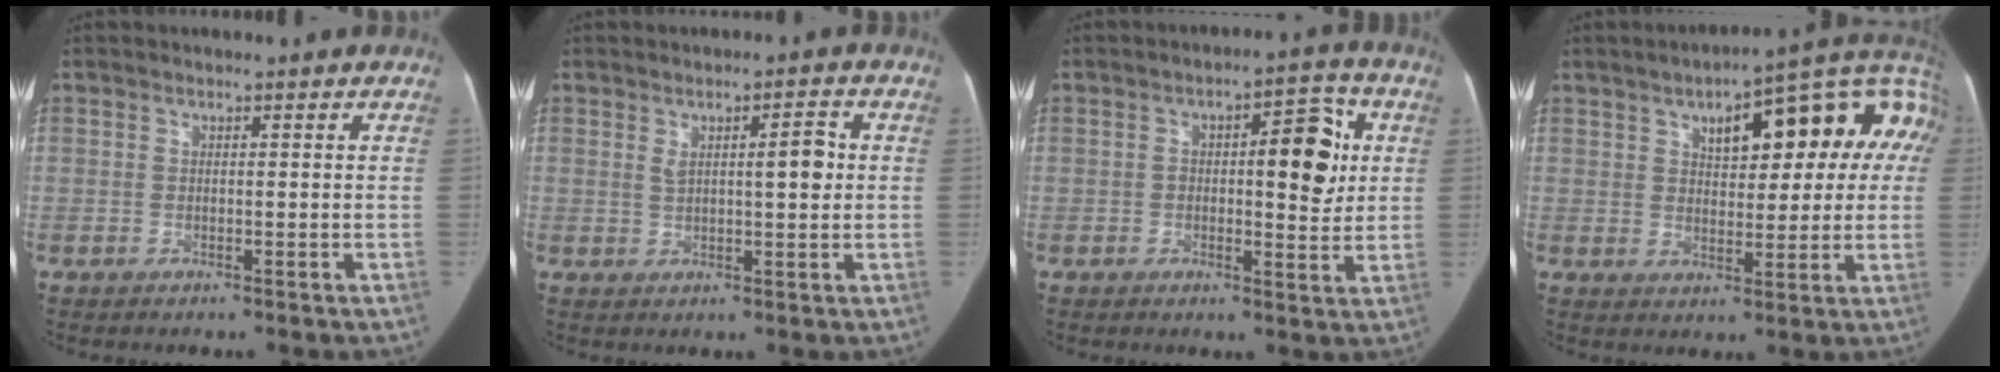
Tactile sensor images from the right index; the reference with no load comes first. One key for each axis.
{"total": 5.1, "fx": 1.1, "fy": 1.2, "fz": 4.8, "tx": -0.076, "ty": 0.010, "tz": 0.020}
{"total": 9.3, "fx": 1.5, "fy": 3.0, "fz": 8.6, "tx": -0.111, "ty": 0.020, "tz": 0.017}
{"total": 18.4, "fx": 6.2, "fy": 6.3, "fz": 16.2, "tx": -0.222, "ty": 0.047, "tz": 0.078}